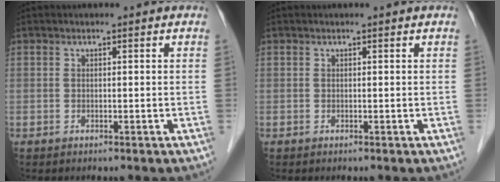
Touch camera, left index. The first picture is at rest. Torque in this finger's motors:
{"motor_torque": [0.00, 0.00, 0.00, 0.00]}